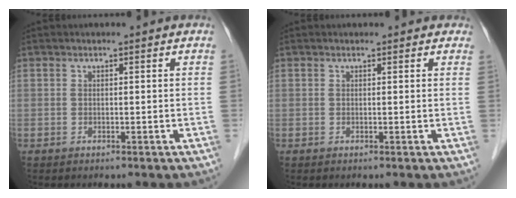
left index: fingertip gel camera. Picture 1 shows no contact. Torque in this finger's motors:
{"motor_torque": [0.41, -0.34, -0.01, 0.01]}